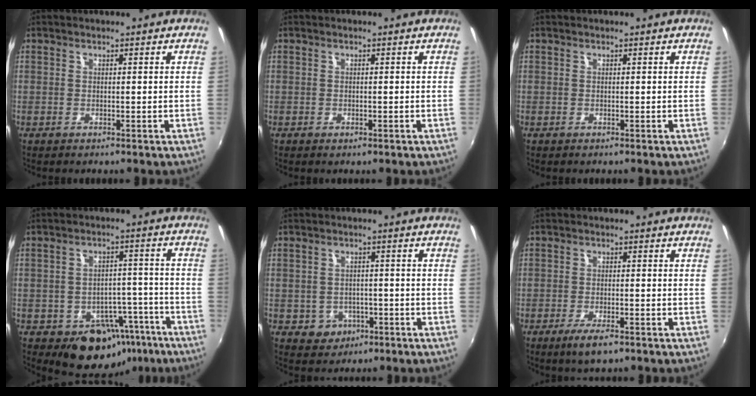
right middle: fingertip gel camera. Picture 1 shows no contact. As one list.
[{"total": 0.6, "force": [-0.4, 0.3, 0.4], "torque": [-0.006, -0.003, -0.007]}, {"total": 0.0}, {"total": 11.9, "force": [-7.3, 8.4, 4.2], "torque": [-0.055, 0.041, -0.064]}, {"total": 4.8, "force": [-1.8, 4.2, 1.2], "torque": [-0.036, 0.007, -0.015]}, {"total": 4.7, "force": [-3.0, 1.2, 3.4], "torque": [-0.079, -0.015, -0.055]}]